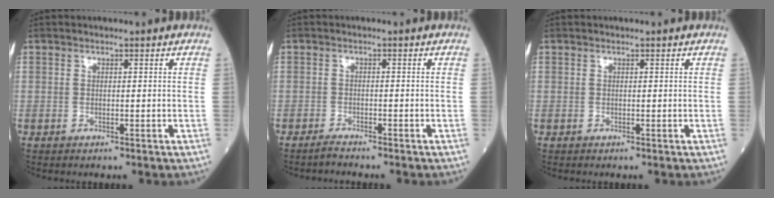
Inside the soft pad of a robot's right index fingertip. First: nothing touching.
{"total": 1.4, "force": [-1.3, -0.1, 0.3], "torque": [-0.012, -0.003, -0.024]}
{"total": 0.0}